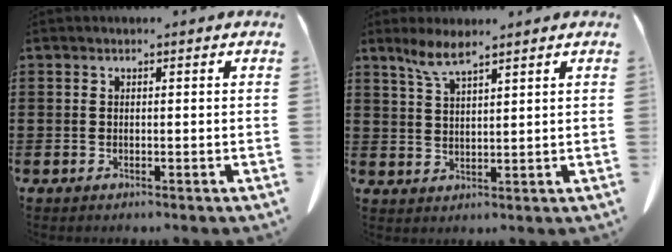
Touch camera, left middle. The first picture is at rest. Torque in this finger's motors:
{"motor_torque": [1.66, 0.47, 0.13, 0.06]}